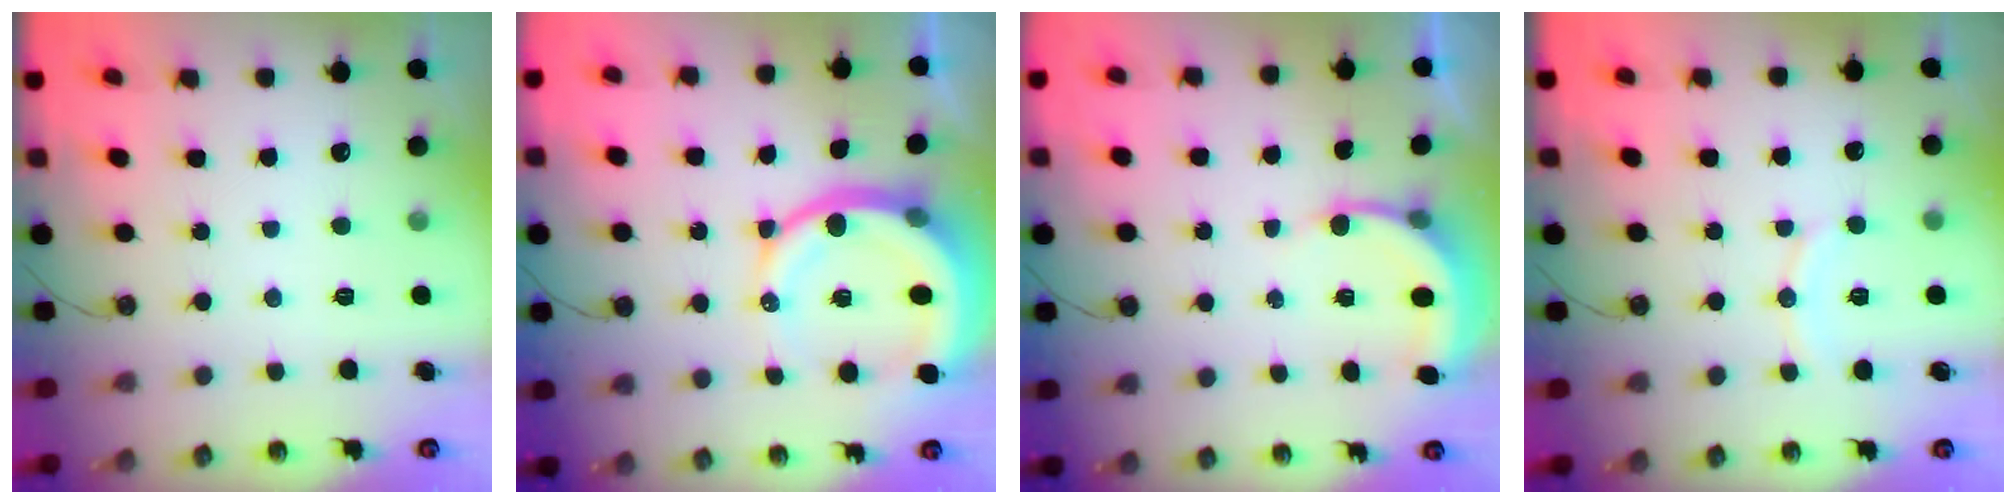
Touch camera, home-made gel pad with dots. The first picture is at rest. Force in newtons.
{"total": 15.0, "press": 14.9, "slide": 2.0}
{"total": 5.1, "press": 5.0, "slide": 0.8}
{"total": 7.8, "press": 7.8, "slide": 0.7}